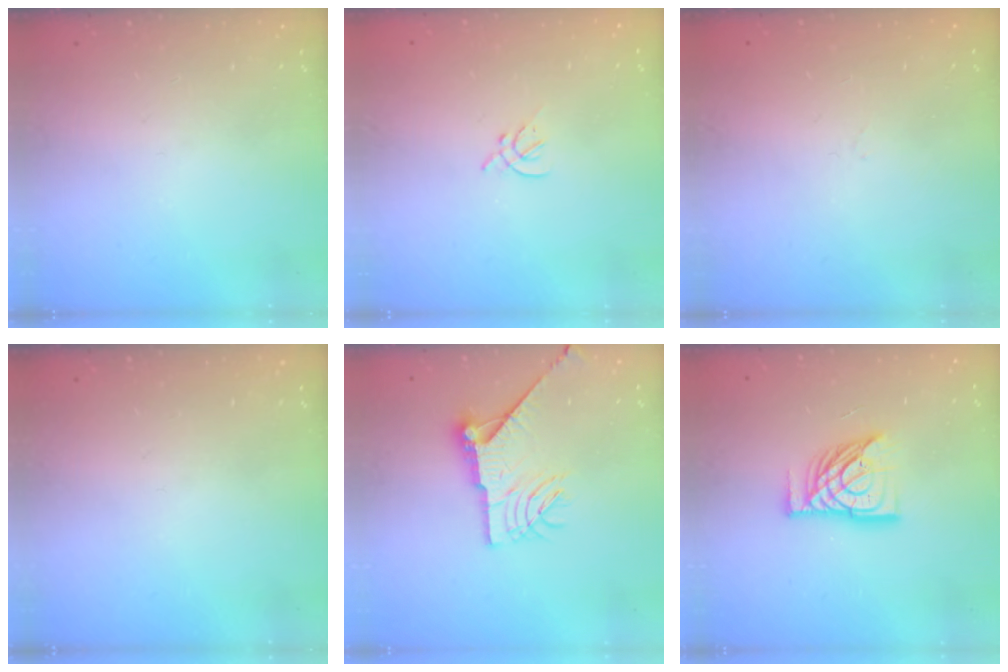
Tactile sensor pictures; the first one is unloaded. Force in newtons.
{"total": 2.0, "press": 1.9, "slide": 0.5}
{"total": 0.9, "press": 0.9, "slide": 0.2}
{"total": 0.0}
{"total": 13.8, "press": 13.8, "slide": 0.6}
{"total": 14.7, "press": 14.7, "slide": 1.6}